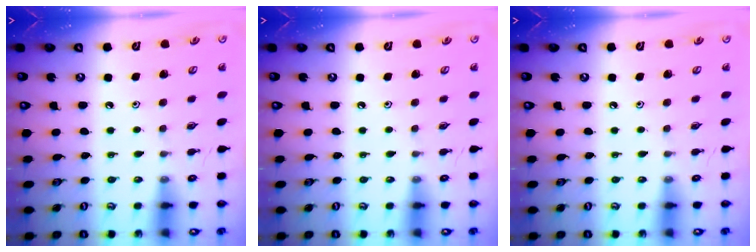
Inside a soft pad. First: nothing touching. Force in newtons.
{"total": 0.0}
{"total": 0.0}